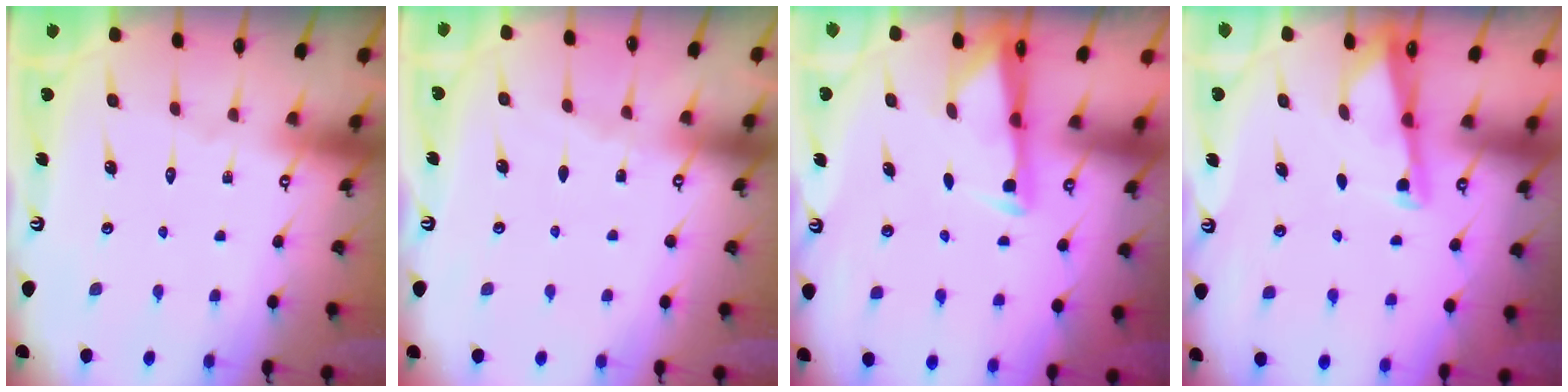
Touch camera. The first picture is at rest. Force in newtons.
{"total": 1.9, "press": 1.9, "slide": 0.4}
{"total": 2.6, "press": 2.5, "slide": 0.4}
{"total": 3.5, "press": 3.5, "slide": 0.5}